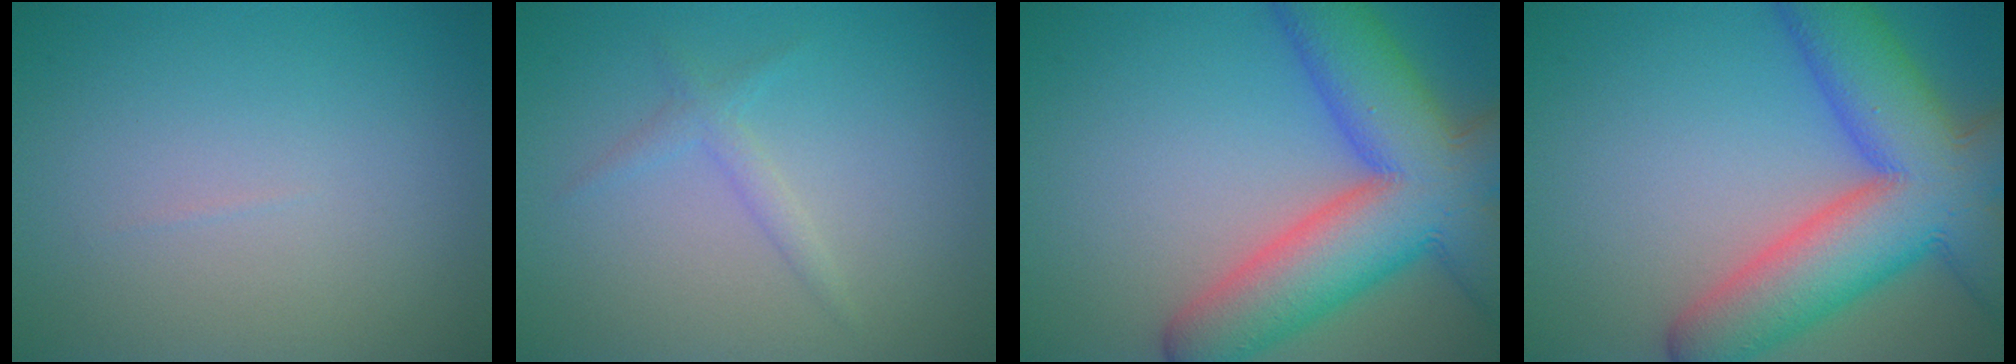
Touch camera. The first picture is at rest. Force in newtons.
{"total": 1.4, "press": 1.4, "slide": 0.1}
{"total": 12.5, "press": 12.5, "slide": 0.5}
{"total": 12.5, "press": 12.5, "slide": 0.5}